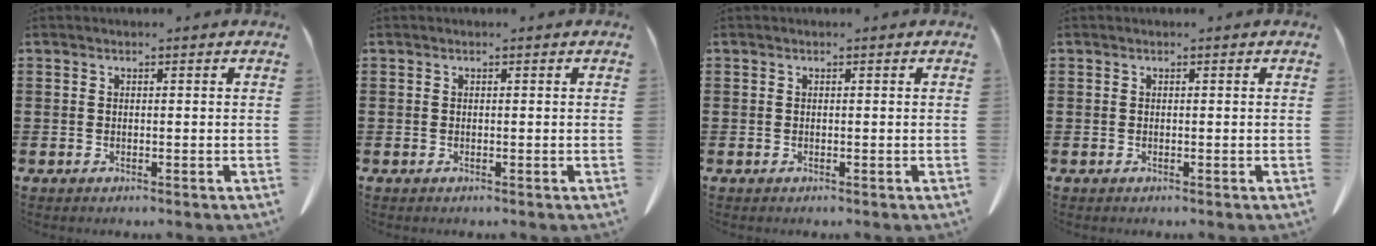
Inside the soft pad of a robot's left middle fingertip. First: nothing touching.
{"total": 0.0}
{"total": 0.0}
{"total": 0.0}